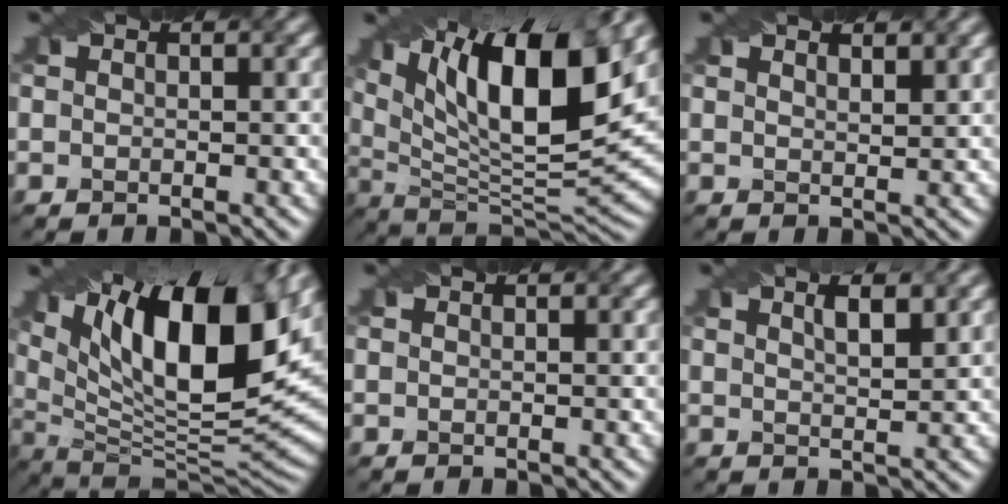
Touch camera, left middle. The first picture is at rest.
{"total": 15.3, "force": [6.6, 4.9, 13.0], "torque": [-0.227, 0.004, 0.117]}
{"total": 2.3, "force": [1.8, 0.7, 1.2], "torque": [-0.004, 0.004, 0.013]}
{"total": 16.8, "force": [6.7, 6.3, 14.0], "torque": [-0.244, 0.016, 0.116]}
{"total": 0.0}
{"total": 2.5, "force": [1.4, 0.7, 1.9], "torque": [-0.024, 0.004, 0.023]}